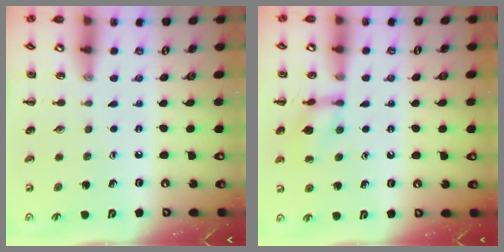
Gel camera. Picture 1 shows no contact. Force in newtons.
{"total": 11.1, "press": 11.0, "slide": 0.4}